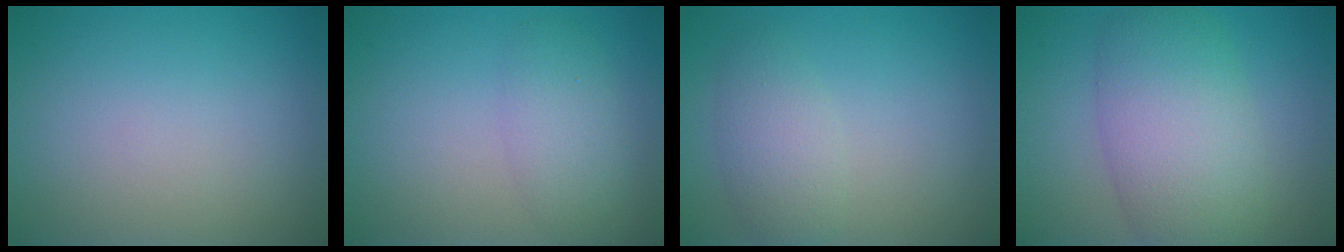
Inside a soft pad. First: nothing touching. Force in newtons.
{"total": 2.8, "press": 2.8, "slide": 0.0}
{"total": 2.9, "press": 2.9, "slide": 0.1}
{"total": 7.8, "press": 7.8, "slide": 0.3}